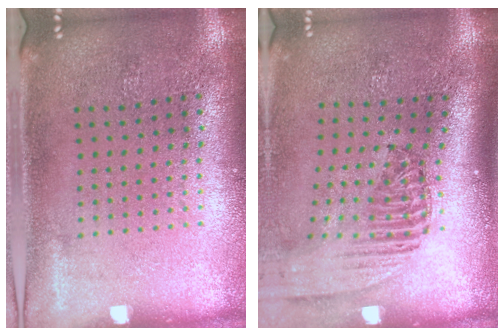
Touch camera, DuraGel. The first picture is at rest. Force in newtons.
{"total": 2.4, "press": 1.8, "slide": 1.6}